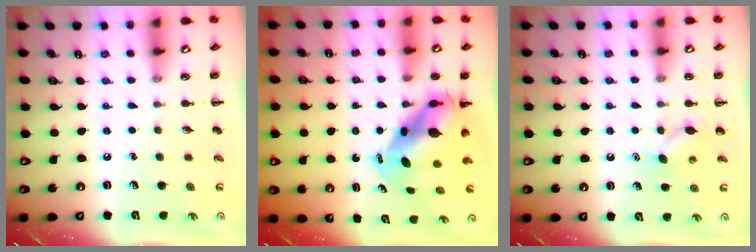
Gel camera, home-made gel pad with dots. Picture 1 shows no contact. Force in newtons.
{"total": 8.2, "press": 8.0, "slide": 1.9}
{"total": 6.3, "press": 6.1, "slide": 1.8}